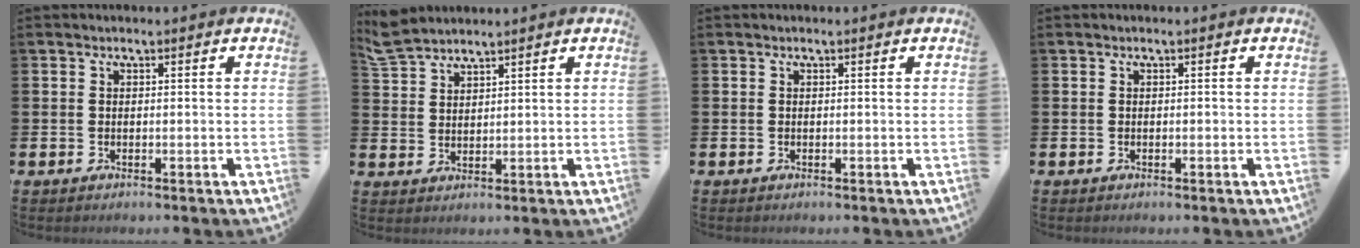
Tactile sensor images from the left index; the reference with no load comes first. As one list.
[{"total": 4.4, "force": [4.3, 0.9, 0.8], "torque": [-0.025, -0.015, 0.081]}, {"total": 0.0}, {"total": 0.0}]